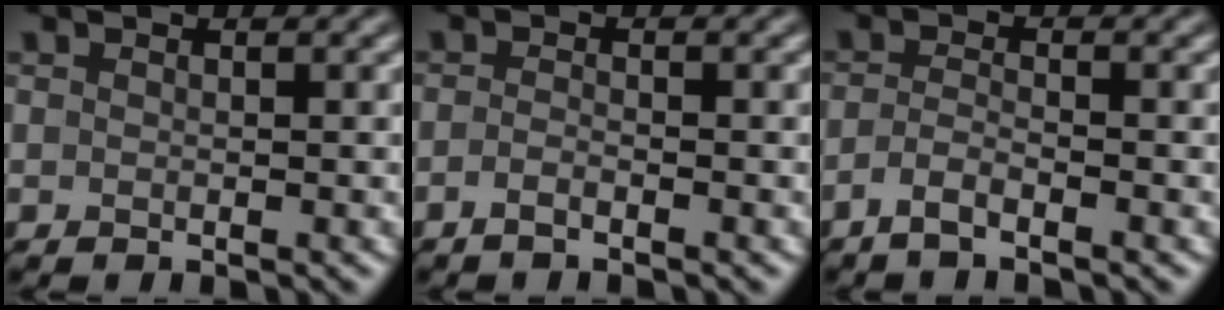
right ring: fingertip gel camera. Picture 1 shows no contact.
{"total": 0.8, "force": [-0.6, 0.1, 0.6], "torque": [-0.018, 0.002, -0.015]}
{"total": 1.6, "force": [-1.2, 0.2, 1.1], "torque": [-0.029, 0.003, -0.033]}